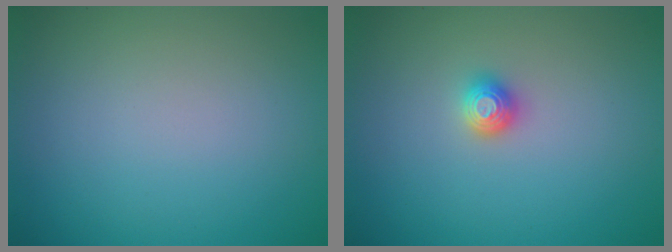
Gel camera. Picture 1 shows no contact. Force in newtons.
{"total": 1.3, "press": 1.2, "slide": 0.4}